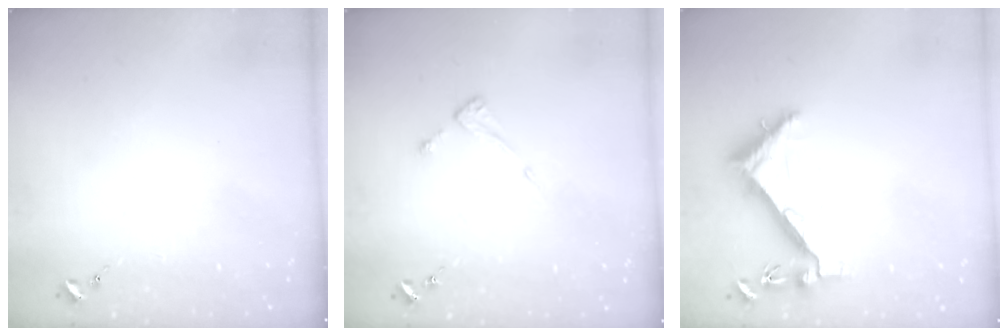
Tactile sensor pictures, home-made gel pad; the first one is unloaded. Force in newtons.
{"total": 3.6, "press": 3.6, "slide": 0.4}
{"total": 6.3, "press": 6.2, "slide": 0.7}